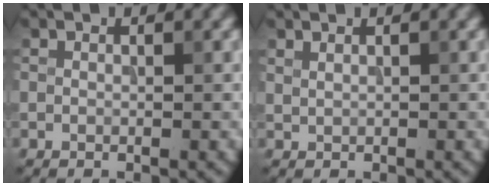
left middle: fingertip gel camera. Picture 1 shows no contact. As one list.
[{"total": 0.8, "force": [0.6, 0.3, 0.4], "torque": [-0.007, -0.003, 0.007]}]